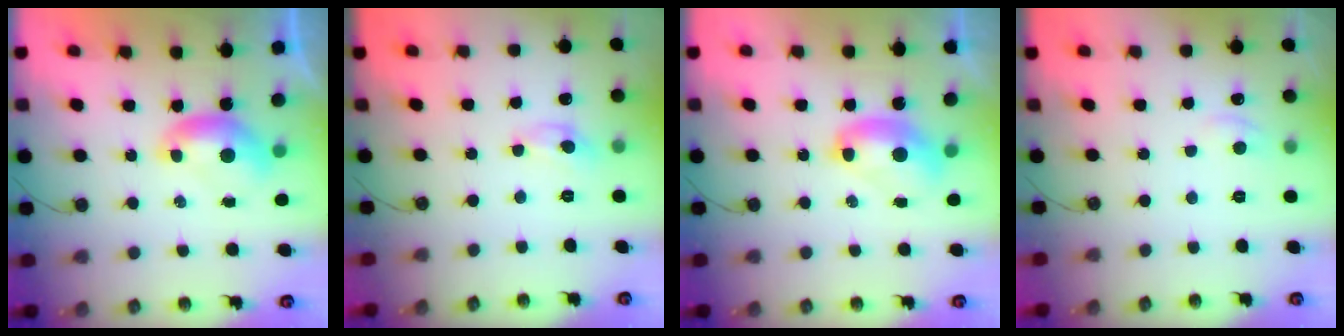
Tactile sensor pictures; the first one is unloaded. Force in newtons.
{"total": 1.5, "press": 1.5, "slide": 0.2}
{"total": 2.8, "press": 2.8, "slide": 0.1}
{"total": 1.0, "press": 0.4, "slide": 0.9}